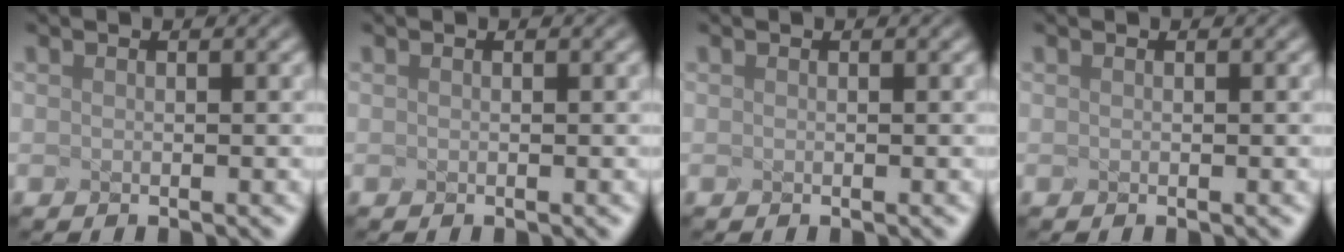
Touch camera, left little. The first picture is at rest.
{"total": 0.0}
{"total": 0.0}
{"total": 0.0}